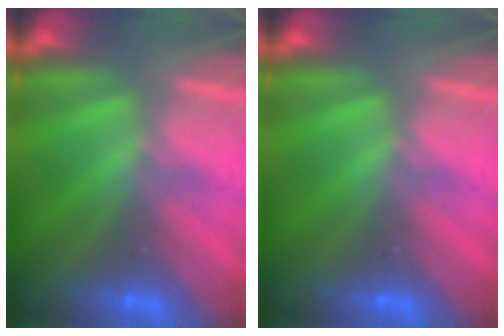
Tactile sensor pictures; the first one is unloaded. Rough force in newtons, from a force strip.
{"total": 0.0}